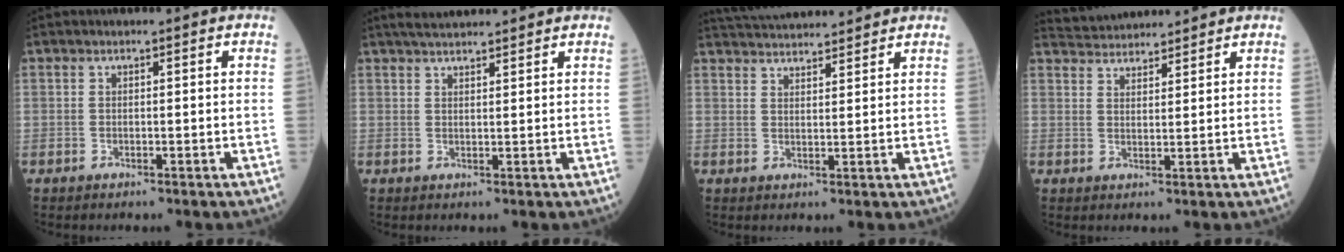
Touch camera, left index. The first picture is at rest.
{"total": 6.0, "force": [5.5, 0.6, 2.4], "torque": [-0.038, 0.033, 0.087]}
{"total": 11.7, "force": [11.2, 1.3, 3.1], "torque": [-0.058, 0.032, 0.169]}
{"total": 7.0, "force": [6.9, 0.8, 0.9], "torque": [-0.023, 0.034, 0.112]}